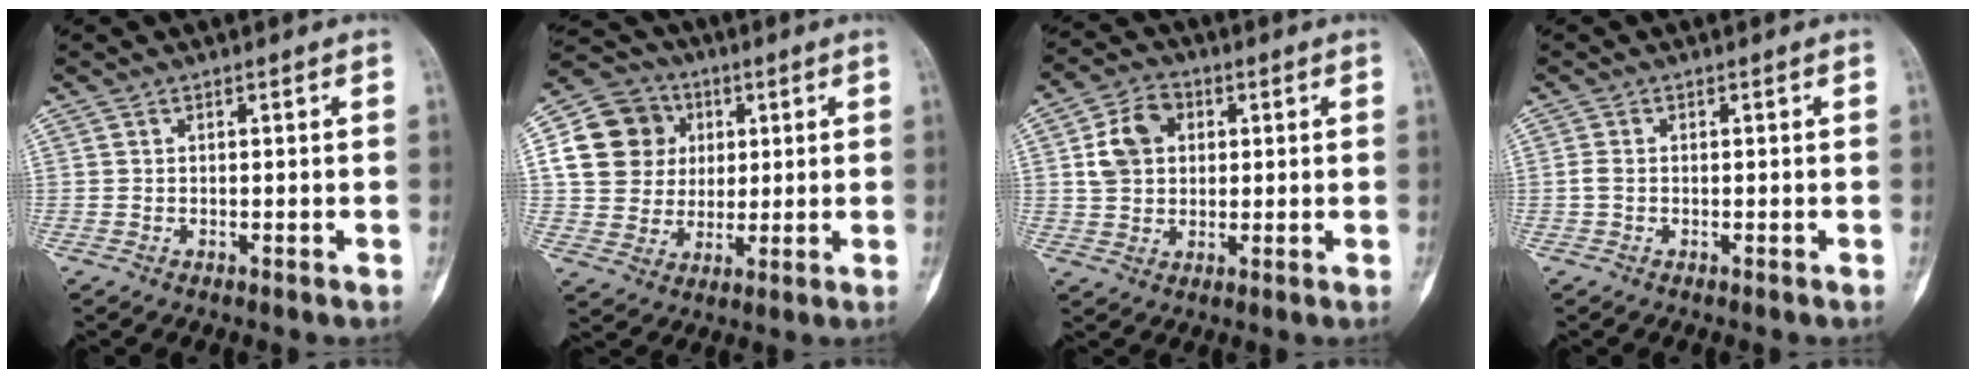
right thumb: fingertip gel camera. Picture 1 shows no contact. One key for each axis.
{"total": 13.8, "fx": 3.1, "fy": 12.7, "fz": 4.5, "tx": -0.058, "ty": 0.013, "tz": 0.057}
{"total": 8.5, "fx": 1.8, "fy": 6.6, "fz": 5.0, "tx": -0.073, "ty": 0.009, "tz": 0.030}
{"total": 1.2, "fx": -0.2, "fy": 0.8, "fz": 0.9, "tx": -0.024, "ty": -0.001, "tz": -0.007}